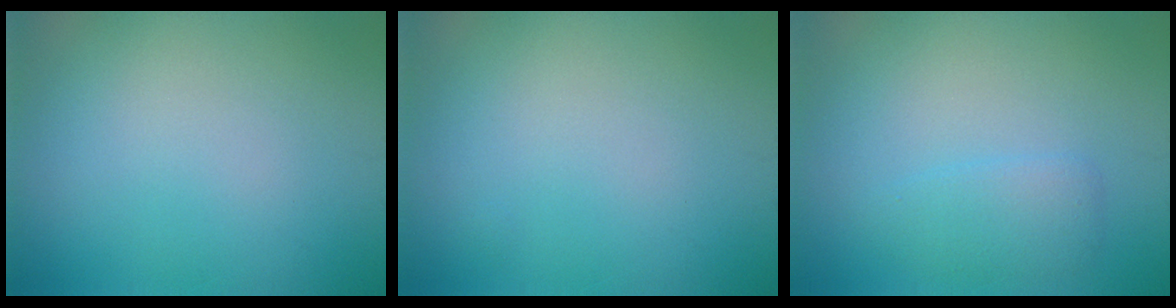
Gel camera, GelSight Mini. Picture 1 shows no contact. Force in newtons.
{"total": 0.0}
{"total": 1.9, "press": 1.9, "slide": 0.1}